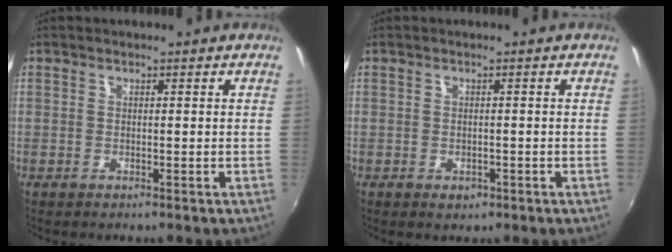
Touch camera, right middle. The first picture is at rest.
{"total": 1.8, "force": [-0.9, 1.3, 0.9], "torque": [-0.017, -0.004, -0.008]}